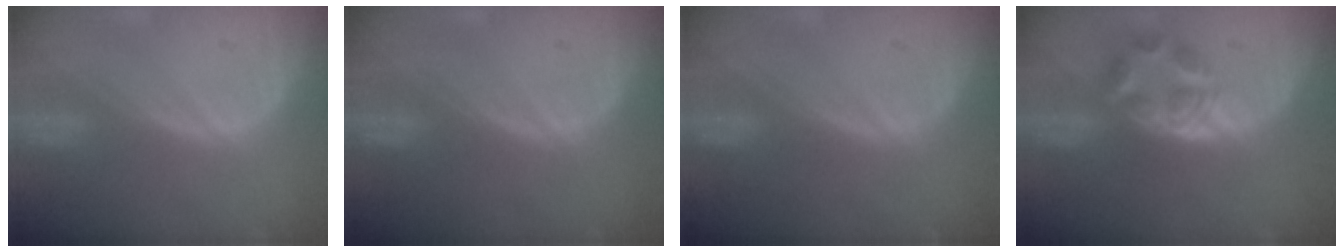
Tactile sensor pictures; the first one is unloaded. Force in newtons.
{"total": 0.0}
{"total": 0.0}
{"total": 5.9, "press": 5.0, "slide": 3.2}